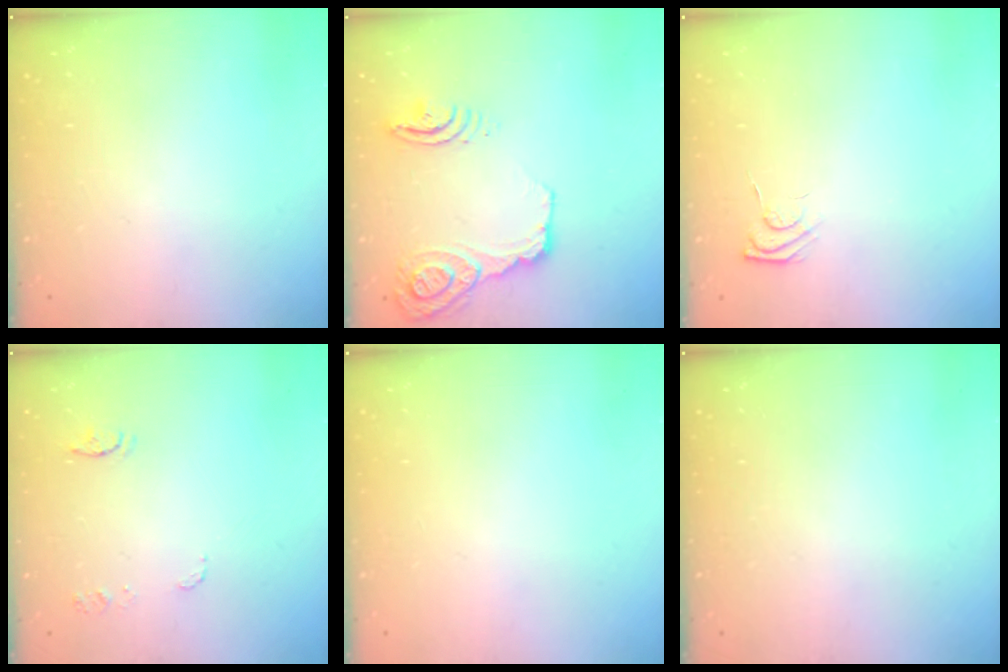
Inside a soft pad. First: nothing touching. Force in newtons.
{"total": 30.8, "press": 21.2, "slide": 22.4}
{"total": 4.9, "press": 4.7, "slide": 1.1}
{"total": 6.9, "press": 6.9, "slide": 0.5}
{"total": 0.0}
{"total": 0.0}